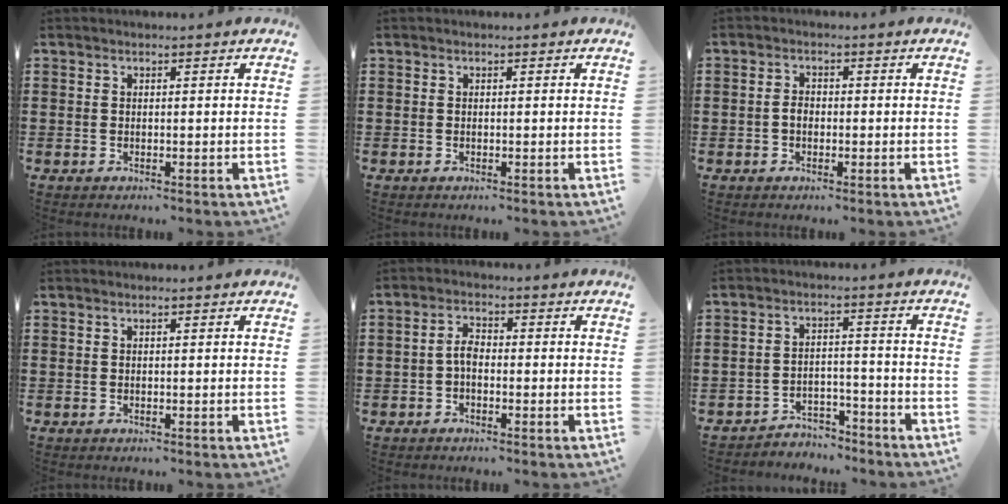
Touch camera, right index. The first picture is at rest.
{"total": 0.0}
{"total": 2.0, "force": [-0.5, 1.3, 1.4], "torque": [-0.029, 0.004, -0.010]}
{"total": 0.0}
{"total": 2.9, "force": [-0.9, 1.4, 2.3], "torque": [-0.052, 0.002, -0.020]}
{"total": 3.5, "force": [-3.4, 1.0, 0.2], "torque": [-0.010, 0.005, -0.071]}